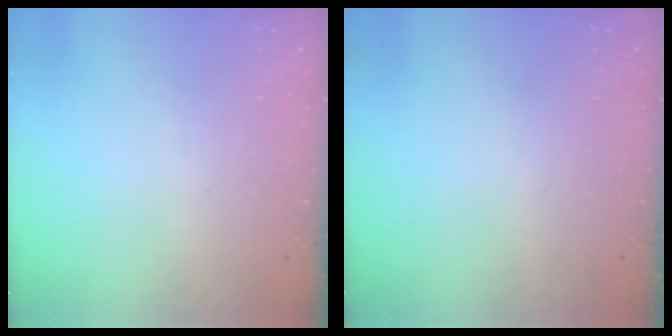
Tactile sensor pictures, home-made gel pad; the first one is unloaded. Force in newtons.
{"total": 0.0}